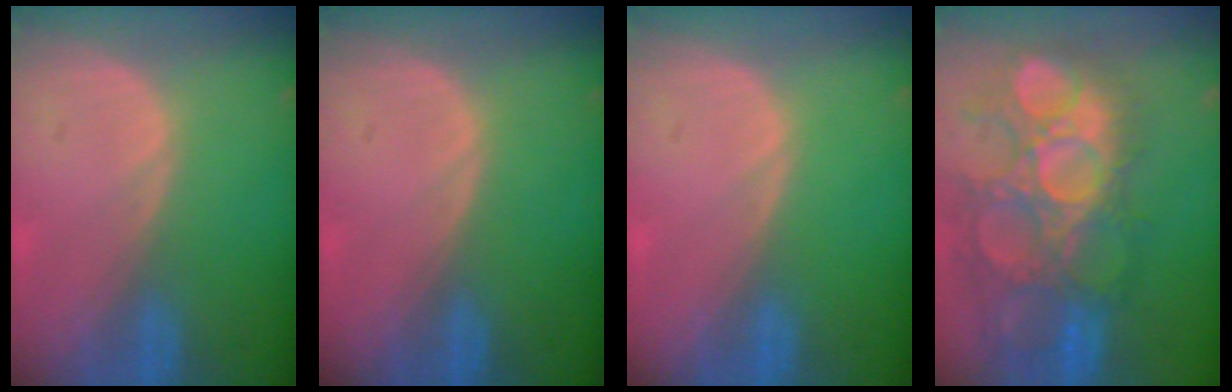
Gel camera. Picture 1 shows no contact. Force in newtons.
{"total": 0.0}
{"total": 0.0}
{"total": 13.5, "press": 12.4, "slide": 5.4}